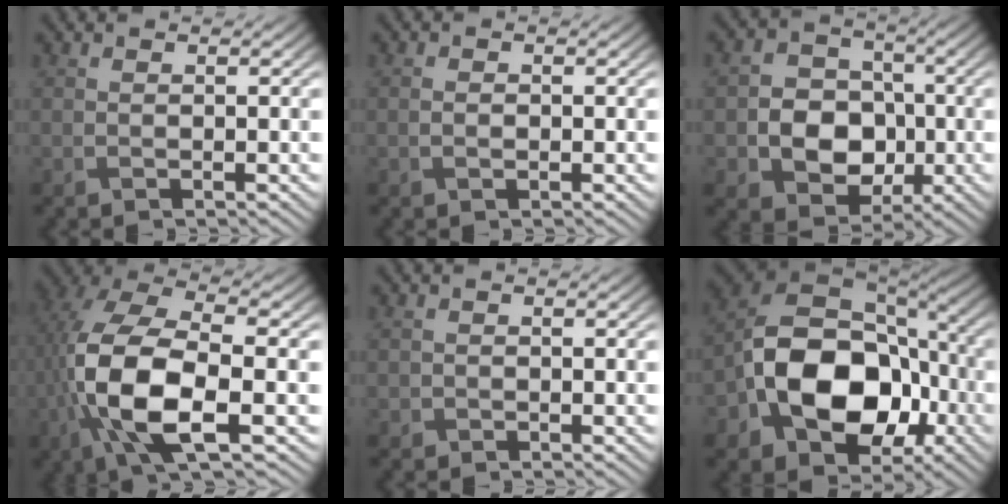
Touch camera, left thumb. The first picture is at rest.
{"total": 0.9, "force": [-0.1, 0.6, 0.7], "torque": [-0.014, 0.000, 0.000]}
{"total": 8.4, "force": [-1.8, 6.7, 4.7], "torque": [-0.096, -0.009, -0.048]}
{"total": 12.8, "force": [-3.0, 5.6, 11.2], "torque": [-0.254, -0.005, -0.064]}
{"total": 0.8, "force": [-0.4, 0.7, 0.0], "torque": [0.006, -0.004, -0.009]}
{"total": 15.7, "force": [-3.7, 11.2, 10.4], "torque": [-0.198, -0.021, -0.071]}